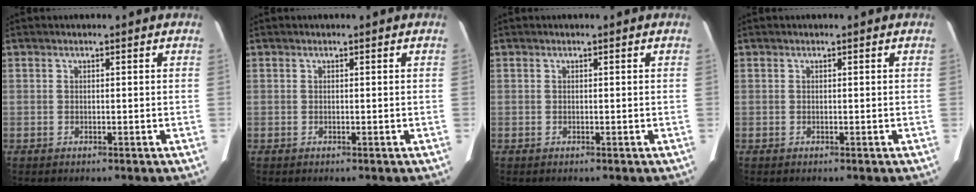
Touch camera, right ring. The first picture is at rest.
{"total": 0.0}
{"total": 0.0}
{"total": 0.0}